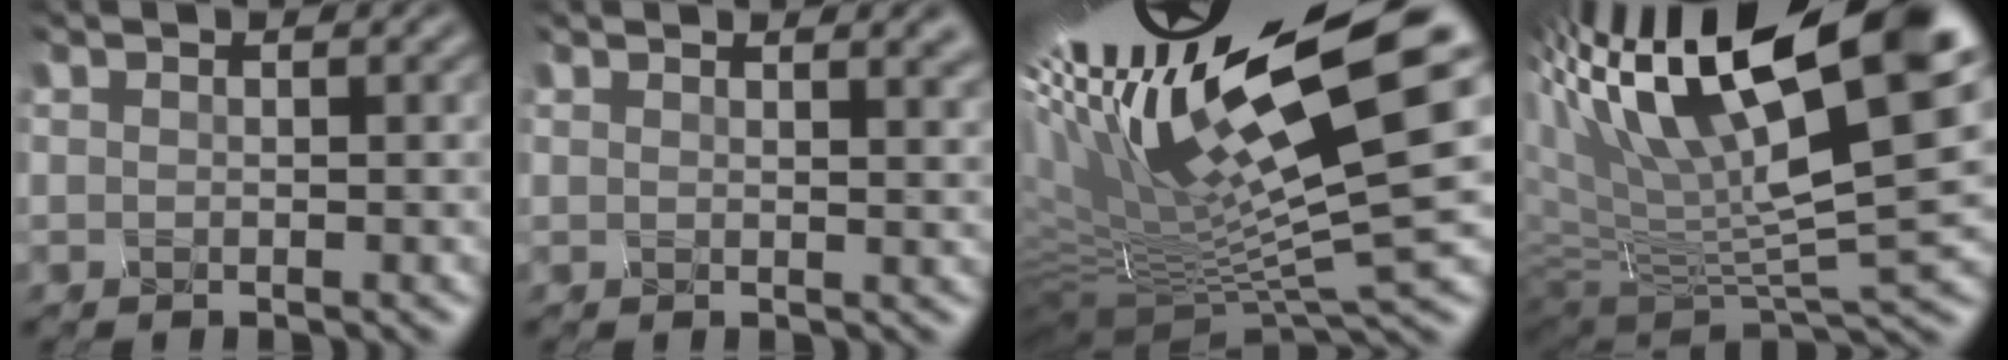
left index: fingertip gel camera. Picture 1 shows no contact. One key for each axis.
{"total": 4.3, "fx": 3.0, "fy": 1.8, "fz": 2.6, "tx": -0.016, "ty": 0.021, "tz": 0.025}
{"total": 16.5, "fx": 2.2, "fy": 3.4, "fz": 16.0, "tx": -0.290, "ty": -0.006, "tz": 0.069}
{"total": 15.2, "fx": 5.1, "fy": 5.6, "fz": 13.2, "tx": -0.273, "ty": 0.017, "tz": 0.105}